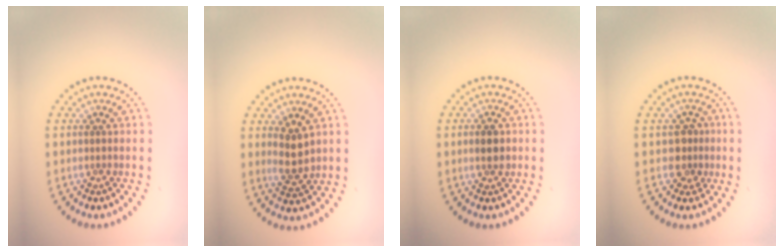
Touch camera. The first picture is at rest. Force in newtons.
{"total": 2.7, "press": 2.6, "slide": 0.7}
{"total": 2.3, "press": 2.3, "slide": 0.0}
{"total": 2.1, "press": 1.7, "slide": 1.2}